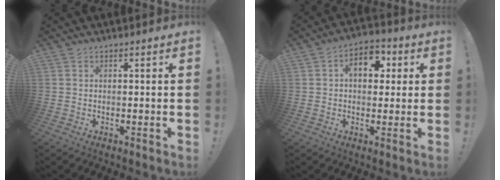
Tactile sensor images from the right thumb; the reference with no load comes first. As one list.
[{"total": 9.4, "force": [2.1, 6.2, 6.7], "torque": [-0.098, 0.014, 0.036]}]